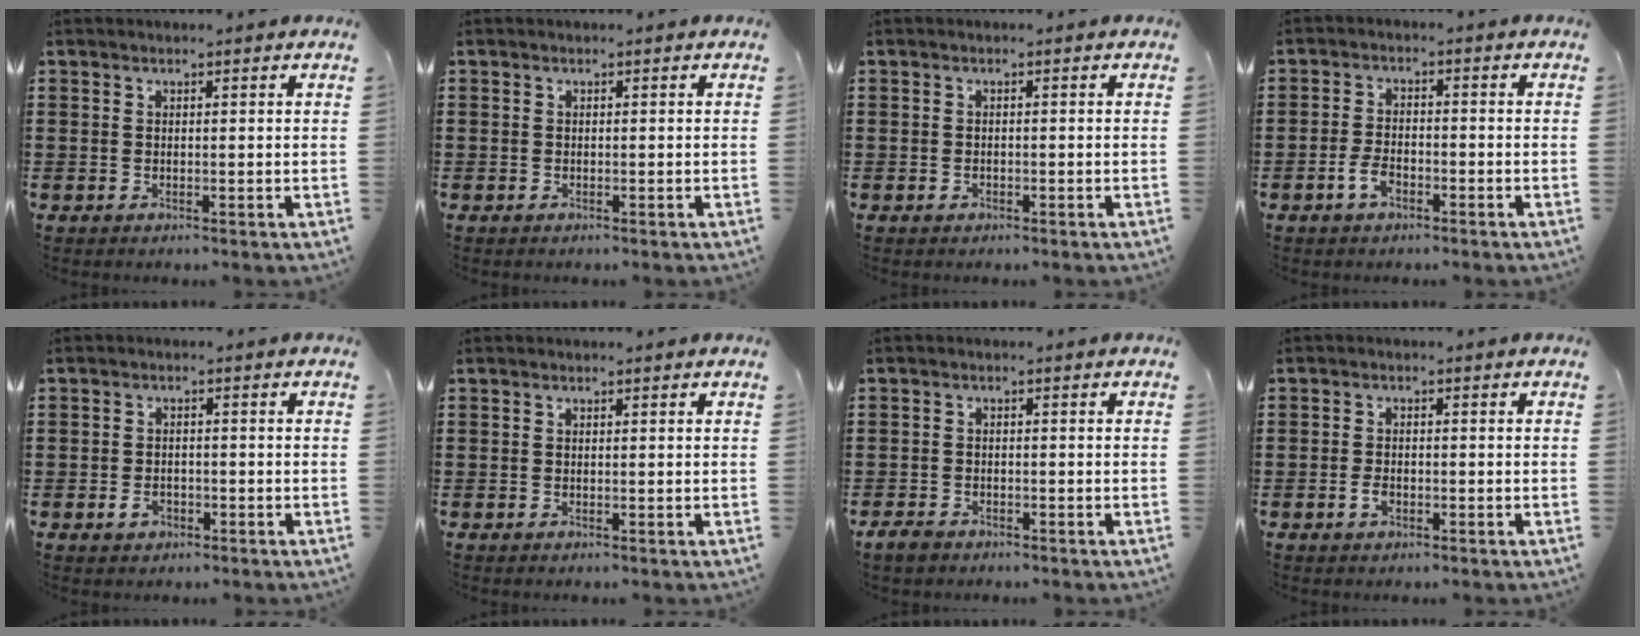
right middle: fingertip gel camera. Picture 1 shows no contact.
{"total": 0.6, "force": [-0.3, 0.5, 0.0], "torque": [0.001, 0.006, -0.009]}
{"total": 0.5, "force": [-0.3, 0.4, 0.2], "torque": [-0.006, -0.001, -0.006]}
{"total": 3.5, "force": [-1.9, 1.7, 2.4], "torque": [-0.056, -0.004, -0.038]}
{"total": 1.9, "force": [-0.9, 1.3, 1.0], "torque": [-0.022, -0.001, -0.018]}
{"total": 0.0}
{"total": 2.0, "force": [-1.6, 0.9, 0.7], "torque": [-0.025, -0.001, -0.034]}
{"total": 1.9, "force": [-0.9, 1.0, 1.3], "torque": [-0.035, -0.003, -0.018]}